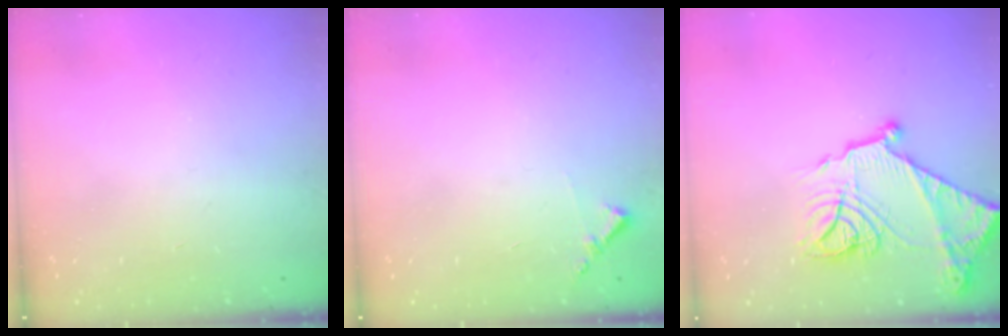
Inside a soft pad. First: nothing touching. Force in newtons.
{"total": 5.8, "press": 5.8, "slide": 0.4}
{"total": 20.7, "press": 20.6, "slide": 2.0}